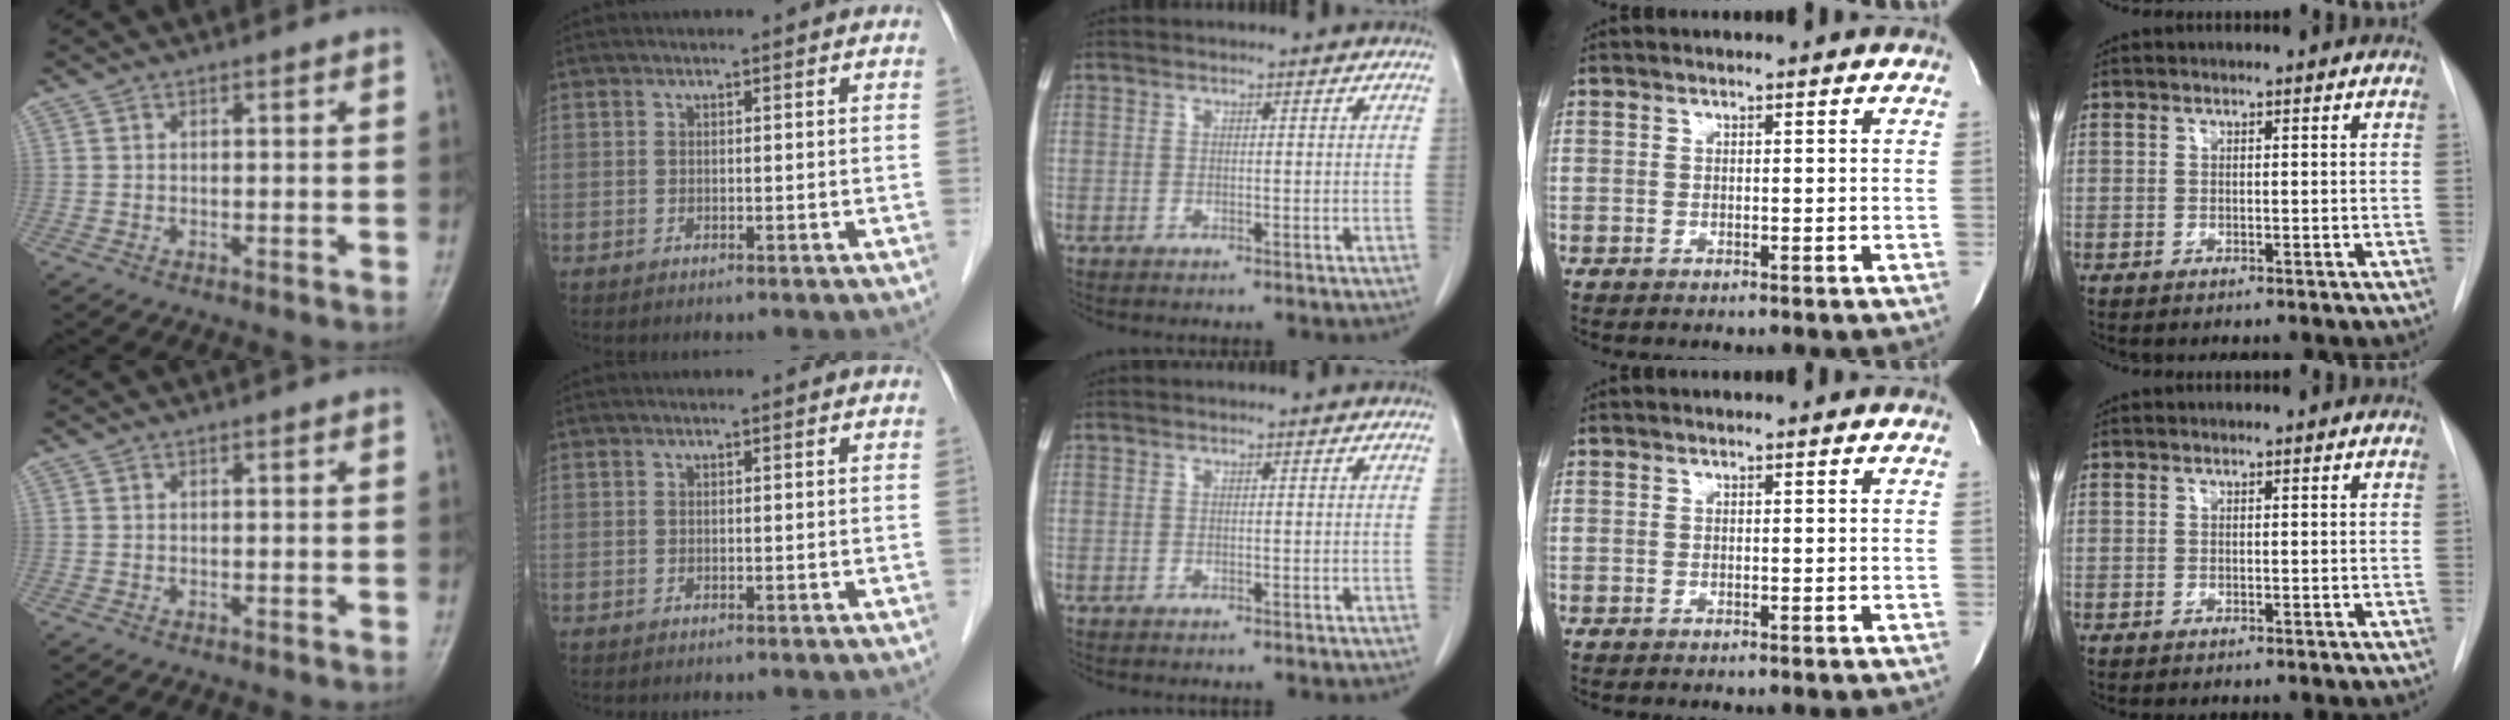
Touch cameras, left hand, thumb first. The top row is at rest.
{}